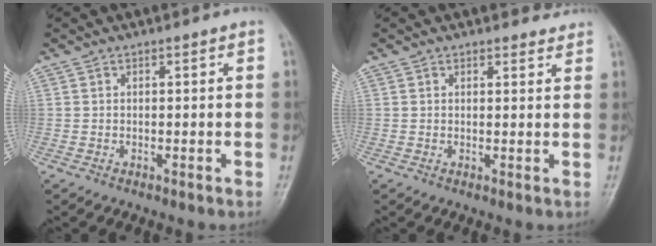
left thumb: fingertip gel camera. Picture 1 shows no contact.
{"total": 2.2, "force": [2.0, 0.8, 0.2], "torque": [0.010, -0.012, 0.019]}